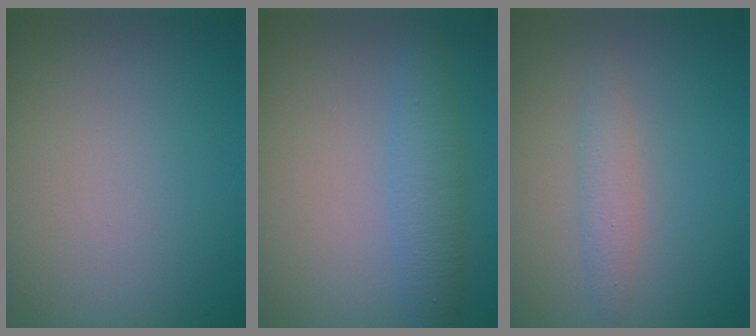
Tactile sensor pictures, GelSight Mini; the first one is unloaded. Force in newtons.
{"total": 2.8, "press": 2.8, "slide": 0.0}
{"total": 1.6, "press": 1.6, "slide": 0.0}